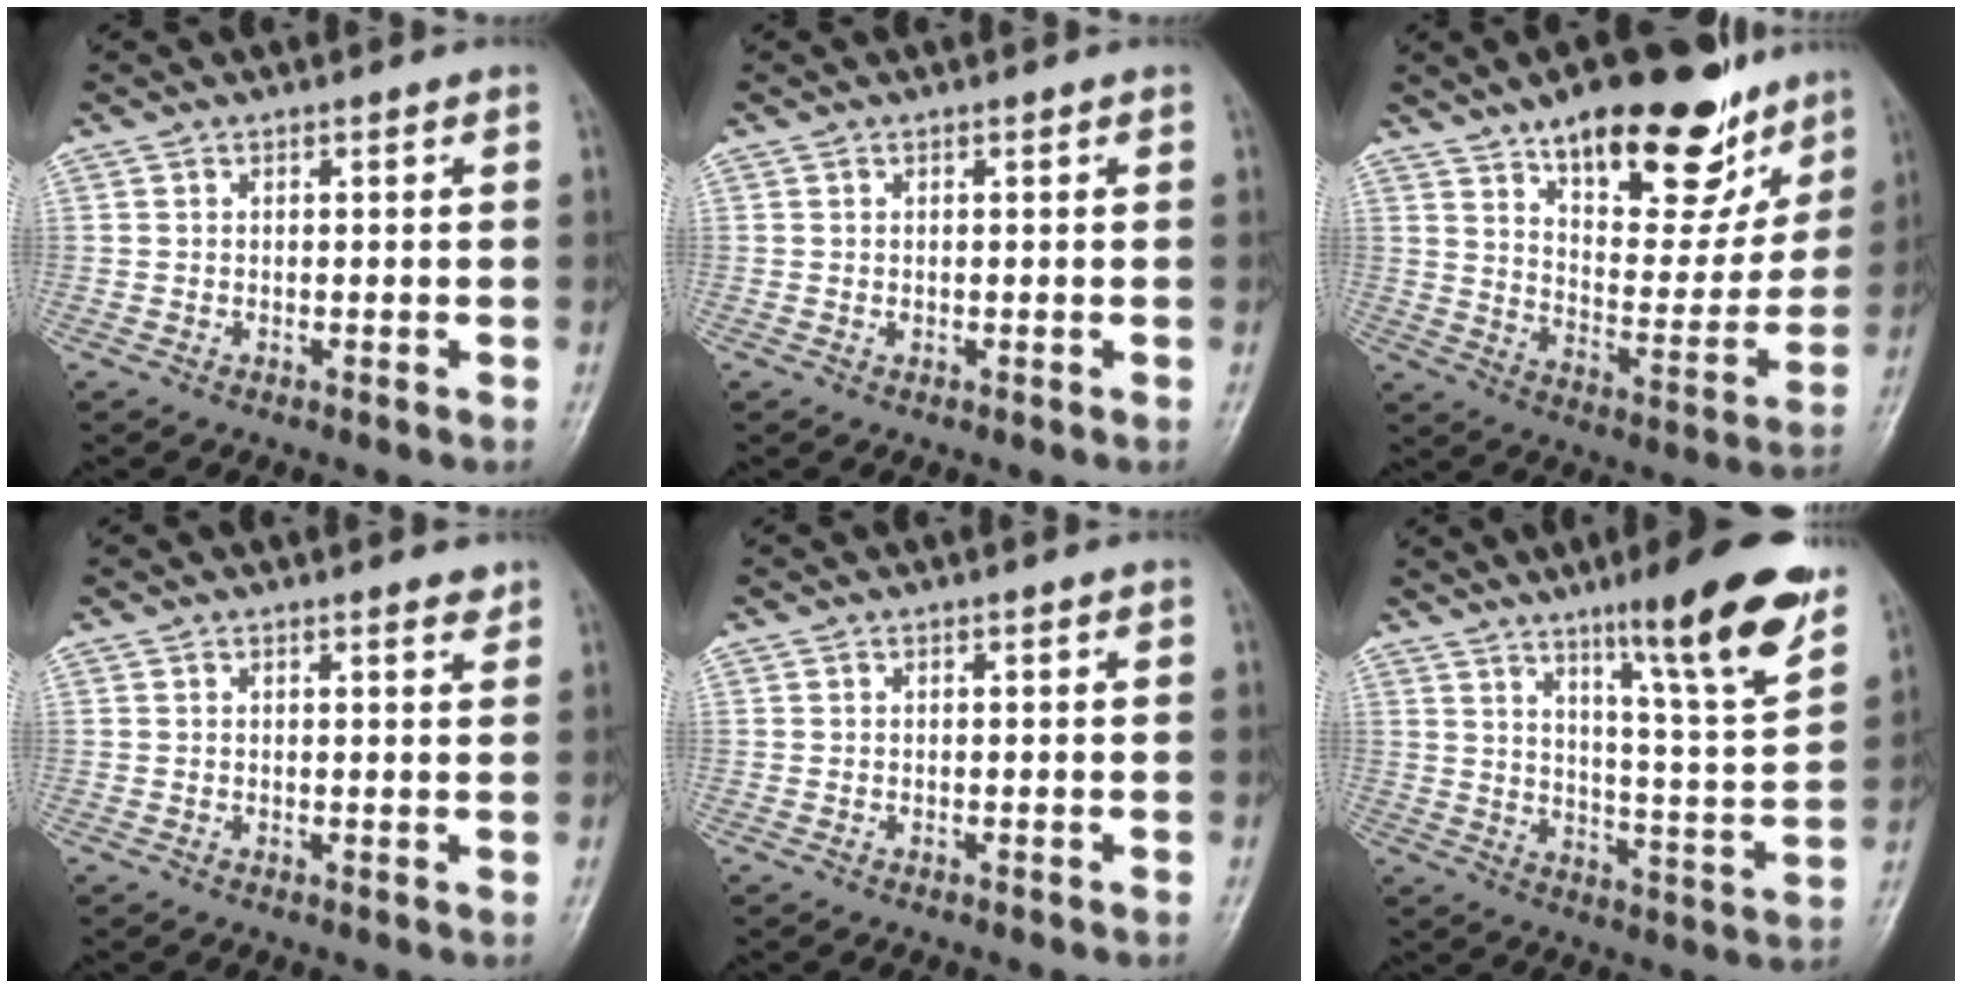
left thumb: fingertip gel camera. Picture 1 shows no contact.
{"total": 0.5, "force": [0.1, 0.4, 0.3], "torque": [-0.001, 0.000, 0.002]}
{"total": 23.8, "force": [15.3, 9.9, 15.3], "torque": [-0.167, -0.064, 0.232]}
{"total": 1.6, "force": [1.3, 0.5, 0.8], "torque": [-0.007, -0.008, 0.015]}
{"total": 0.0}
{"total": 17.8, "force": [11.2, 2.0, 13.6], "torque": [-0.177, -0.060, 0.169]}